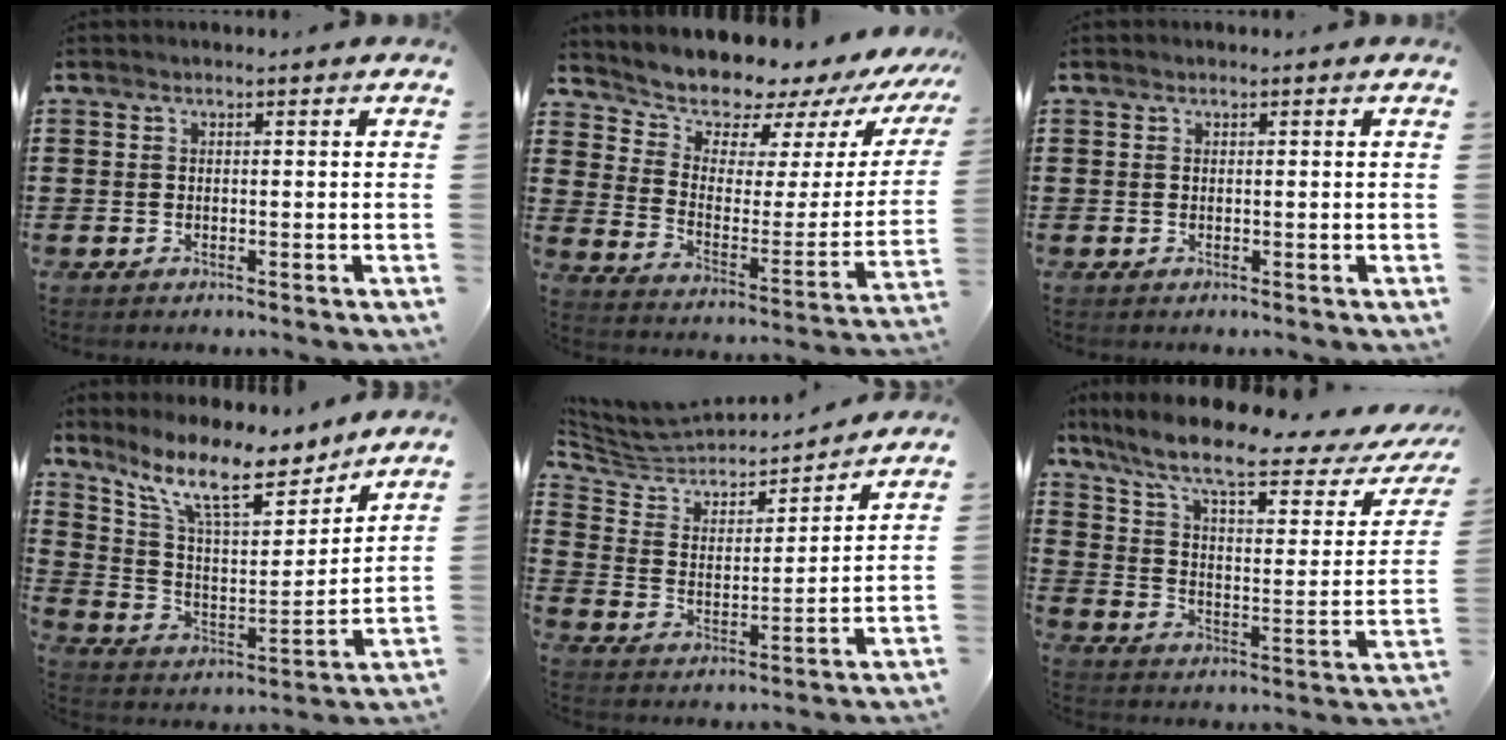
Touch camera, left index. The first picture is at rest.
{"total": 8.4, "force": [8.0, 2.3, 1.1], "torque": [-0.058, -0.075, 0.136]}
{"total": 0.0}
{"total": 12.4, "force": [9.3, 3.1, 7.5], "torque": [-0.167, -0.040, 0.163]}
{"total": 4.9, "force": [4.5, 1.7, 0.8], "torque": [-0.048, -0.036, 0.071]}
{"total": 10.8, "force": [7.7, 1.6, 7.4], "torque": [-0.163, -0.042, 0.125]}